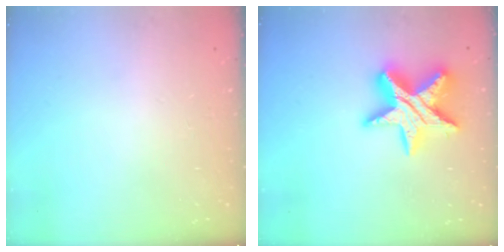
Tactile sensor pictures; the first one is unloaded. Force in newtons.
{"total": 17.0, "press": 16.9, "slide": 1.2}